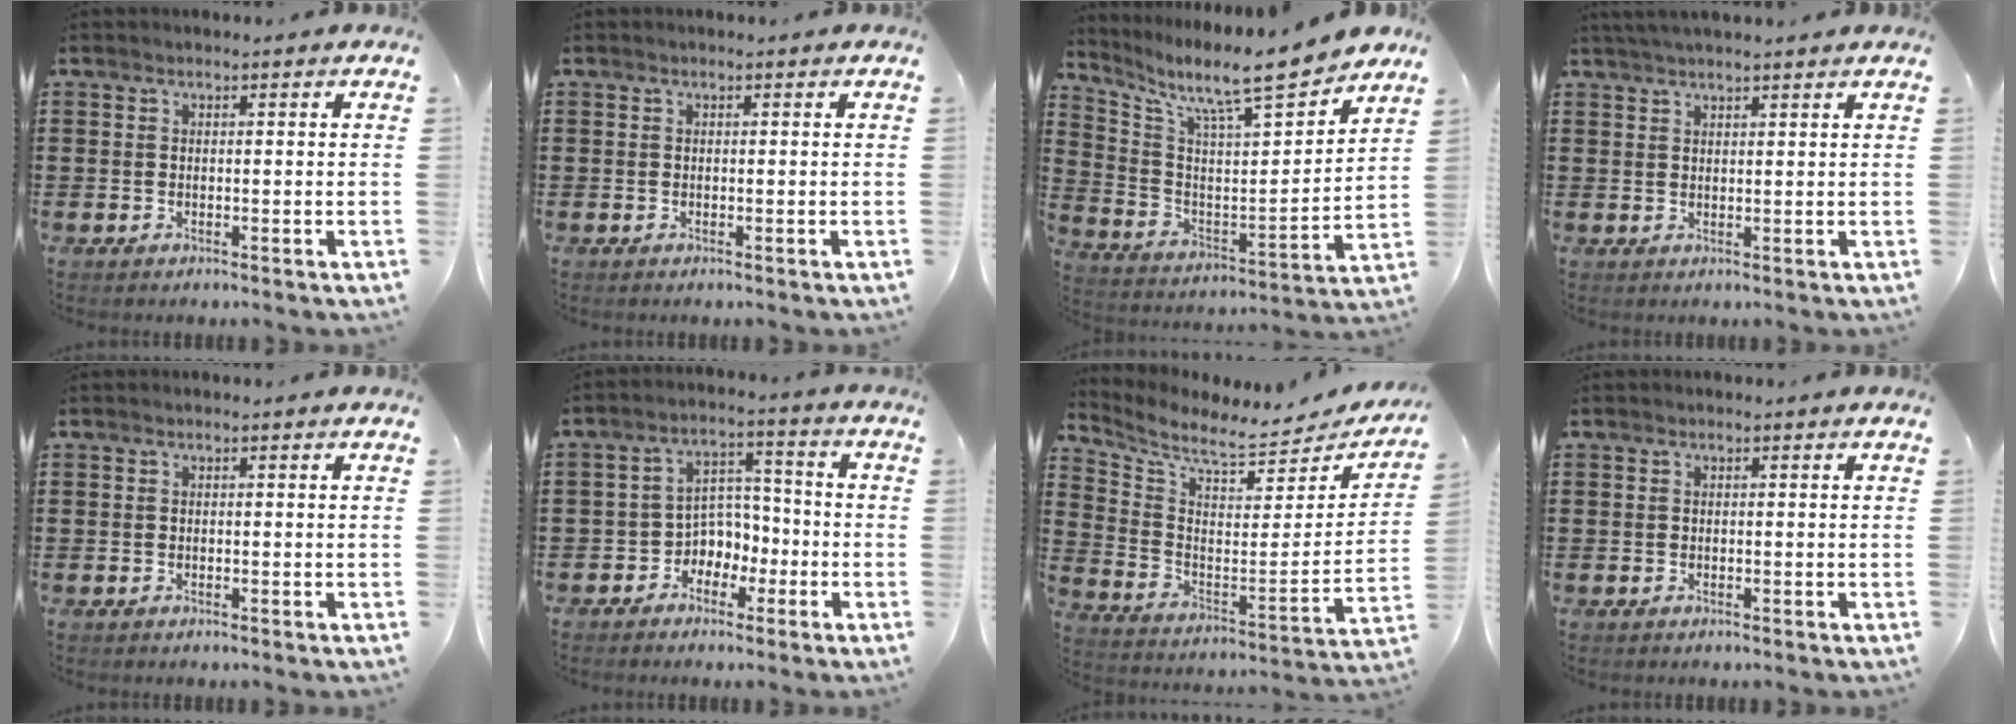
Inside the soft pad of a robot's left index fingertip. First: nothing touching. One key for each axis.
{"total": 0.0}
{"total": 11.1, "fx": 9.6, "fy": 1.4, "fz": 5.3, "tx": -0.130, "ty": -0.074, "tz": 0.155}
{"total": 2.0, "fx": 1.9, "fy": -0.1, "fz": 0.8, "tx": -0.018, "ty": 0.003, "tz": 0.036}
{"total": 0.0}
{"total": 4.7, "fx": -2.4, "fy": 3.9, "fz": 0.9, "tx": -0.032, "ty": 0.008, "tz": -0.050}
{"total": 6.3, "fx": 5.7, "fy": 0.7, "fz": 2.6, "tx": -0.081, "ty": -0.056, "tz": 0.091}
{"total": 0.0}